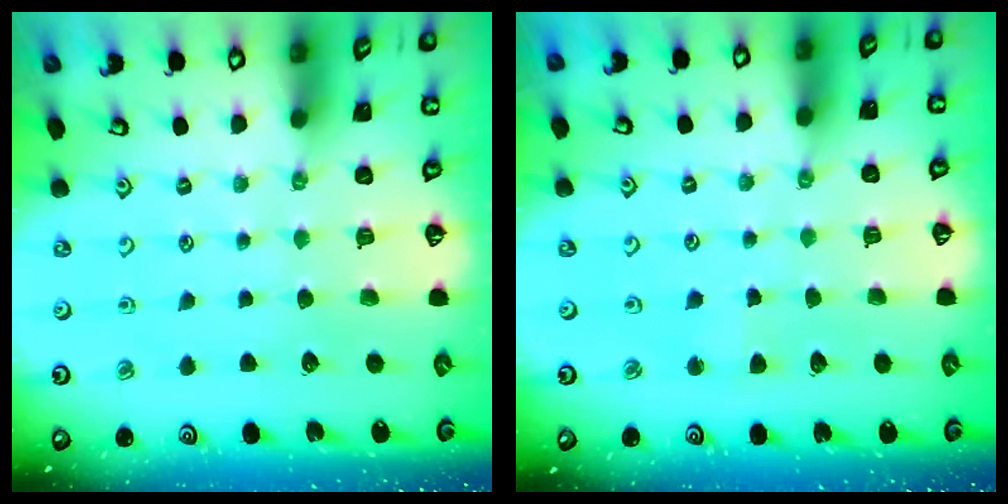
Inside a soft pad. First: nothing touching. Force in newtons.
{"total": 2.7, "press": 2.6, "slide": 0.4}